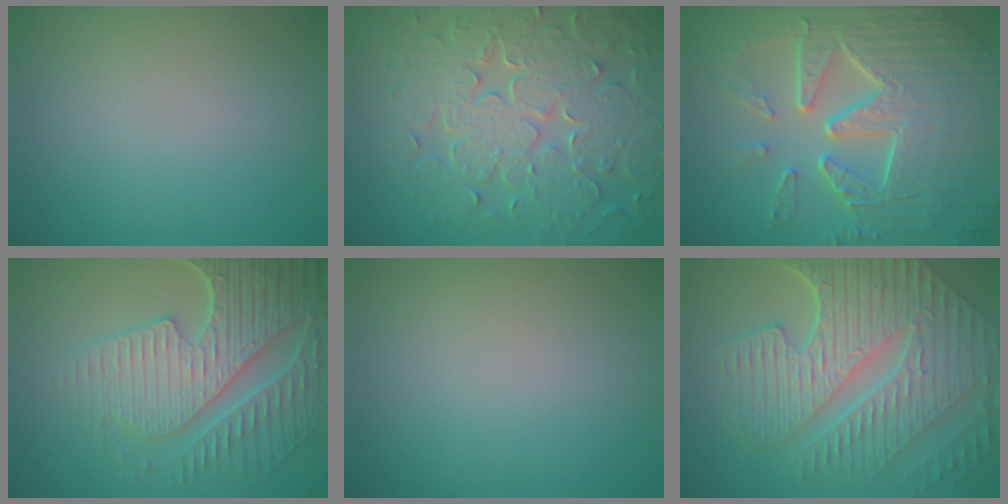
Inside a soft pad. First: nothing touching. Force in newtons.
{"total": 8.8, "press": 6.1, "slide": 6.3}
{"total": 9.5, "press": 6.4, "slide": 7.1}
{"total": 7.5, "press": 5.9, "slide": 4.7}
{"total": 0.0}
{"total": 10.2, "press": 6.9, "slide": 7.4}